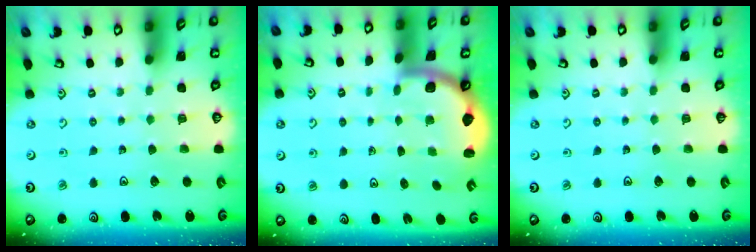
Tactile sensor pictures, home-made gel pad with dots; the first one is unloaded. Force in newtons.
{"total": 1.8, "press": 1.8, "slide": 0.1}
{"total": 0.0}